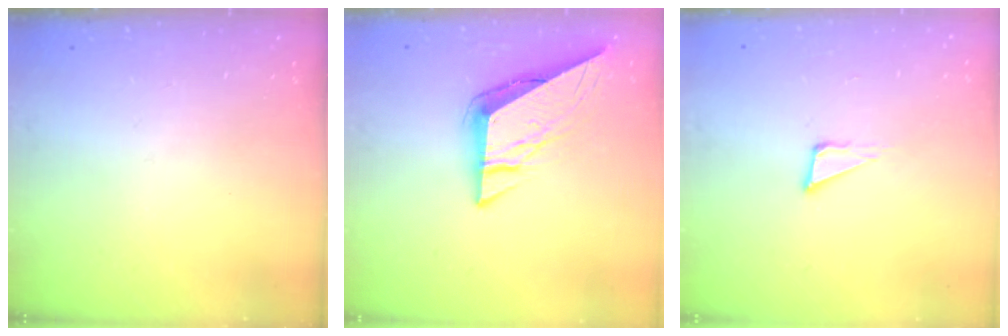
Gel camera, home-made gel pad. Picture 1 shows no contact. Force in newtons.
{"total": 9.4, "press": 9.3, "slide": 0.7}
{"total": 3.8, "press": 3.7, "slide": 0.8}